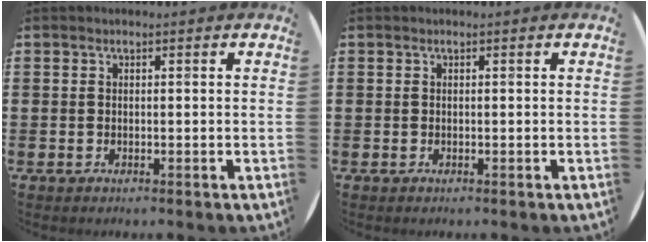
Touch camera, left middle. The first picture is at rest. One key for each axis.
{"total": 0.0}